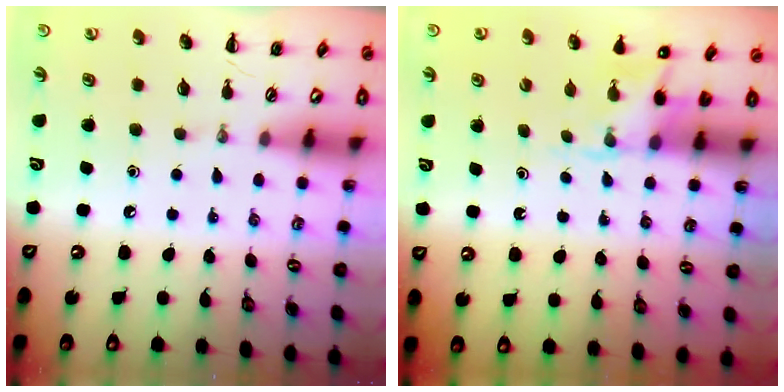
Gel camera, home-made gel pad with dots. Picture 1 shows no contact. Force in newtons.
{"total": 3.6, "press": 3.6, "slide": 0.7}